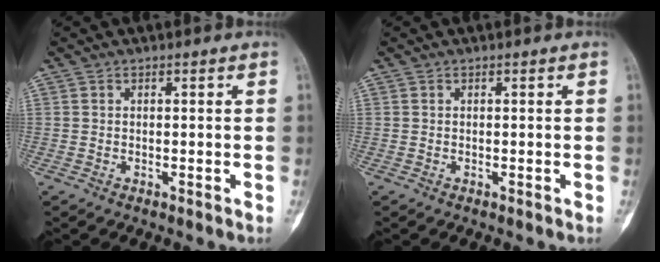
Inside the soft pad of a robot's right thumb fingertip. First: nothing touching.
{"total": 0.0}